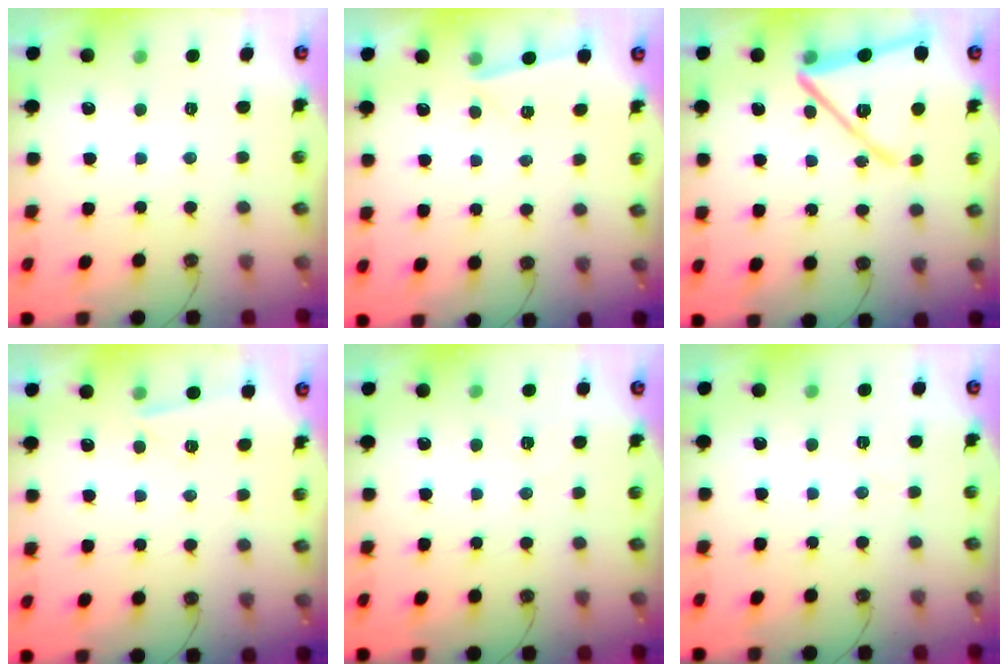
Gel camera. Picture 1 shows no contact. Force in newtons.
{"total": 3.4, "press": 3.1, "slide": 1.6}
{"total": 20.3, "press": 20.3, "slide": 1.1}
{"total": 3.5, "press": 3.3, "slide": 1.1}
{"total": 2.8, "press": 2.8, "slide": 0.3}
{"total": 2.6, "press": 2.5, "slide": 0.8}